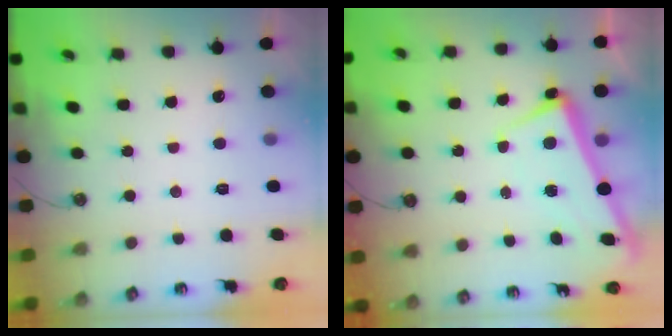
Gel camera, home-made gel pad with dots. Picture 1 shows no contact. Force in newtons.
{"total": 2.2, "press": 2.1, "slide": 0.5}